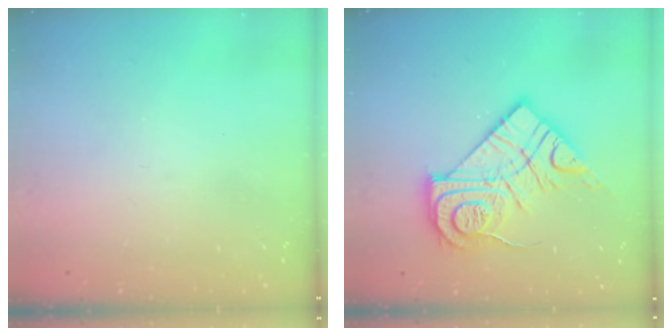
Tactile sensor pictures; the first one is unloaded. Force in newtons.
{"total": 18.2, "press": 18.1, "slide": 1.2}